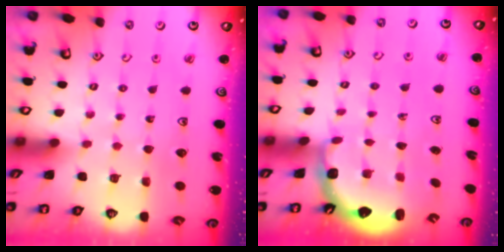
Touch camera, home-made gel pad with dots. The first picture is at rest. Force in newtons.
{"total": 2.6, "press": 2.2, "slide": 1.4}